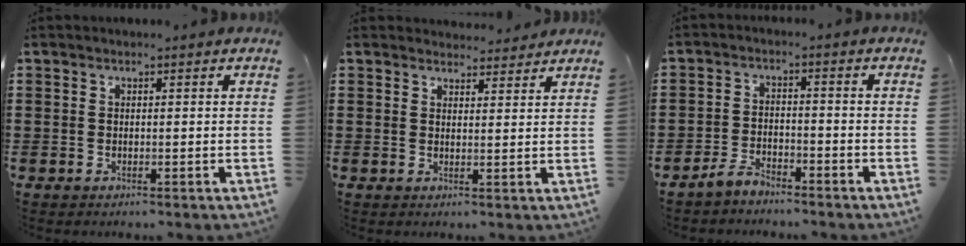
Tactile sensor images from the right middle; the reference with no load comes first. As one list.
[{"total": 2.7, "force": [2.6, 0.4, -0.2], "torque": [0.005, -0.008, 0.049]}, {"total": 3.5, "force": [-3.3, 0.8, 0.6], "torque": [-0.022, 0.007, -0.071]}]